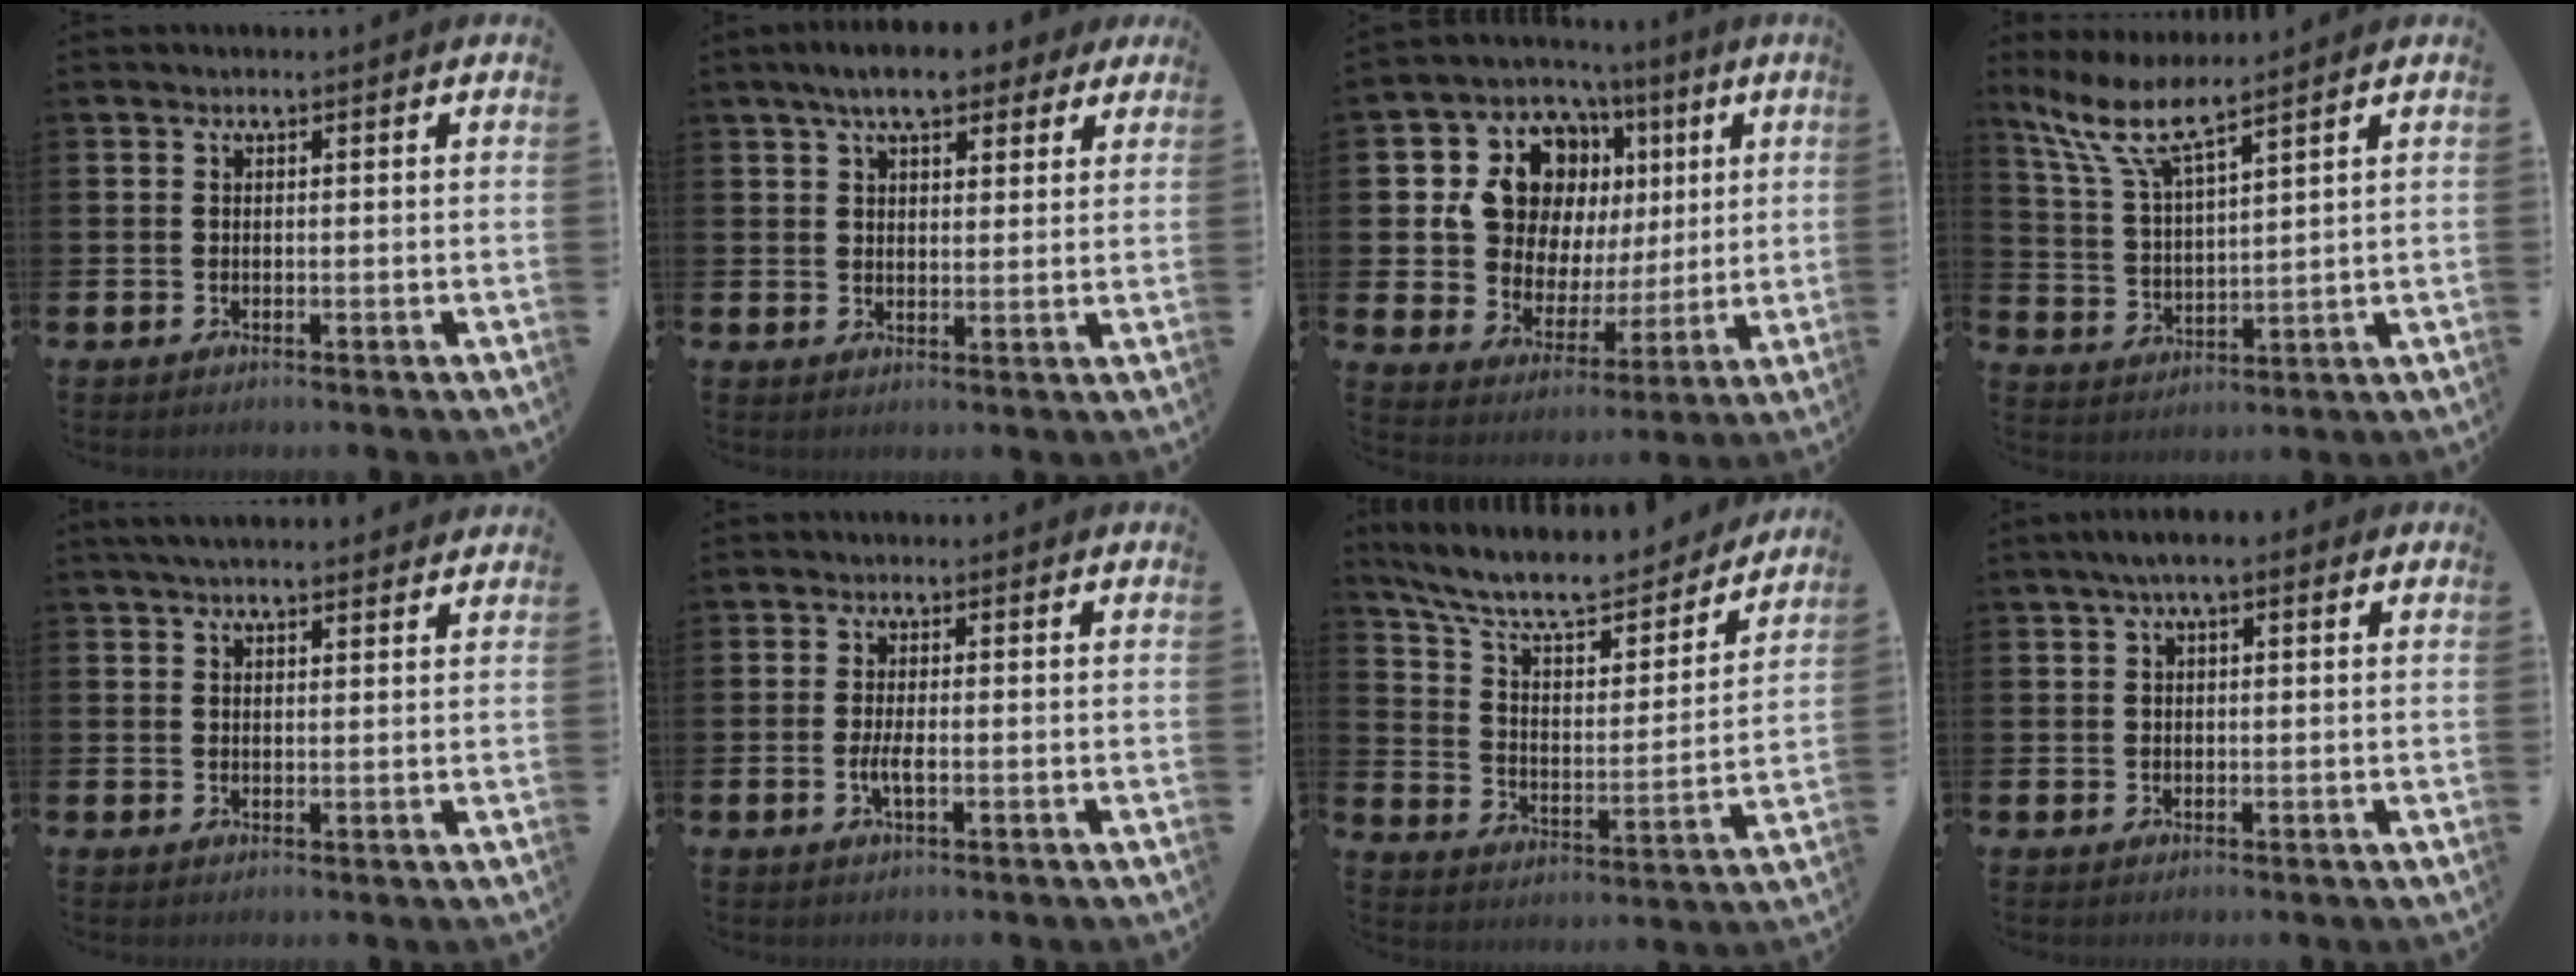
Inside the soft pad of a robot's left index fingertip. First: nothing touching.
{"total": 7.6, "force": [6.1, 2.6, 3.6], "torque": [-0.070, -0.011, 0.107]}
{"total": 12.6, "force": [4.9, 10.0, 5.9], "torque": [-0.167, -0.020, 0.096]}
{"total": 8.5, "force": [7.0, 1.4, 4.5], "torque": [-0.117, -0.024, 0.125]}
{"total": 3.6, "force": [3.4, 0.5, 1.0], "torque": [-0.021, -0.009, 0.061]}
{"total": 2.2, "force": [-0.5, 0.6, 2.1], "torque": [-0.045, 0.003, -0.008]}
{"total": 9.8, "force": [8.7, 2.6, 3.7], "torque": [-0.104, -0.060, 0.146]}
{"total": 3.0, "force": [1.7, 1.0, 2.3], "torque": [-0.035, 0.004, 0.026]}